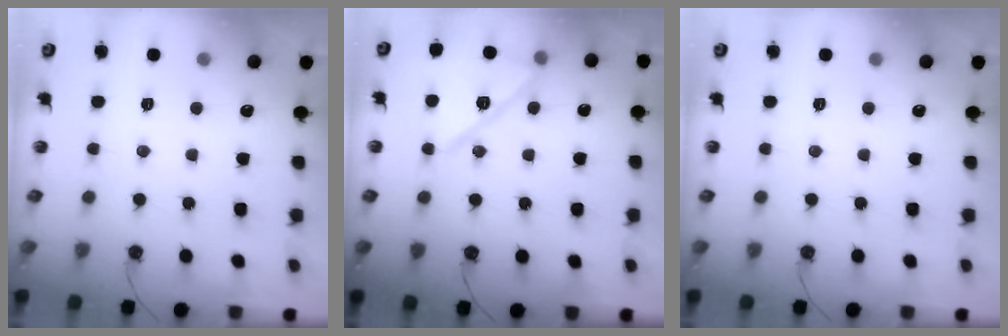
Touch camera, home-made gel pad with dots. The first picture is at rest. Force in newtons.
{"total": 13.0, "press": 13.0, "slide": 1.0}
{"total": 0.0}